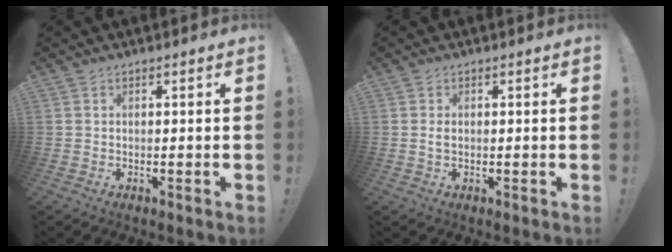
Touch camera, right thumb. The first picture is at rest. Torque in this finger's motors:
{"motor_torque": [-0.24, 0.06, -0.13, 0.10, 0.00]}